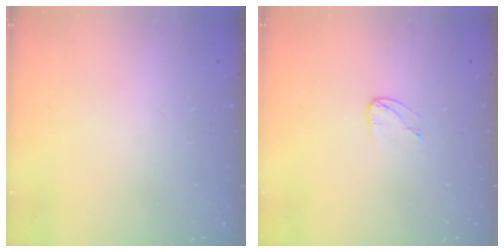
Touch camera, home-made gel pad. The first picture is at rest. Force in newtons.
{"total": 3.2, "press": 3.2, "slide": 0.2}